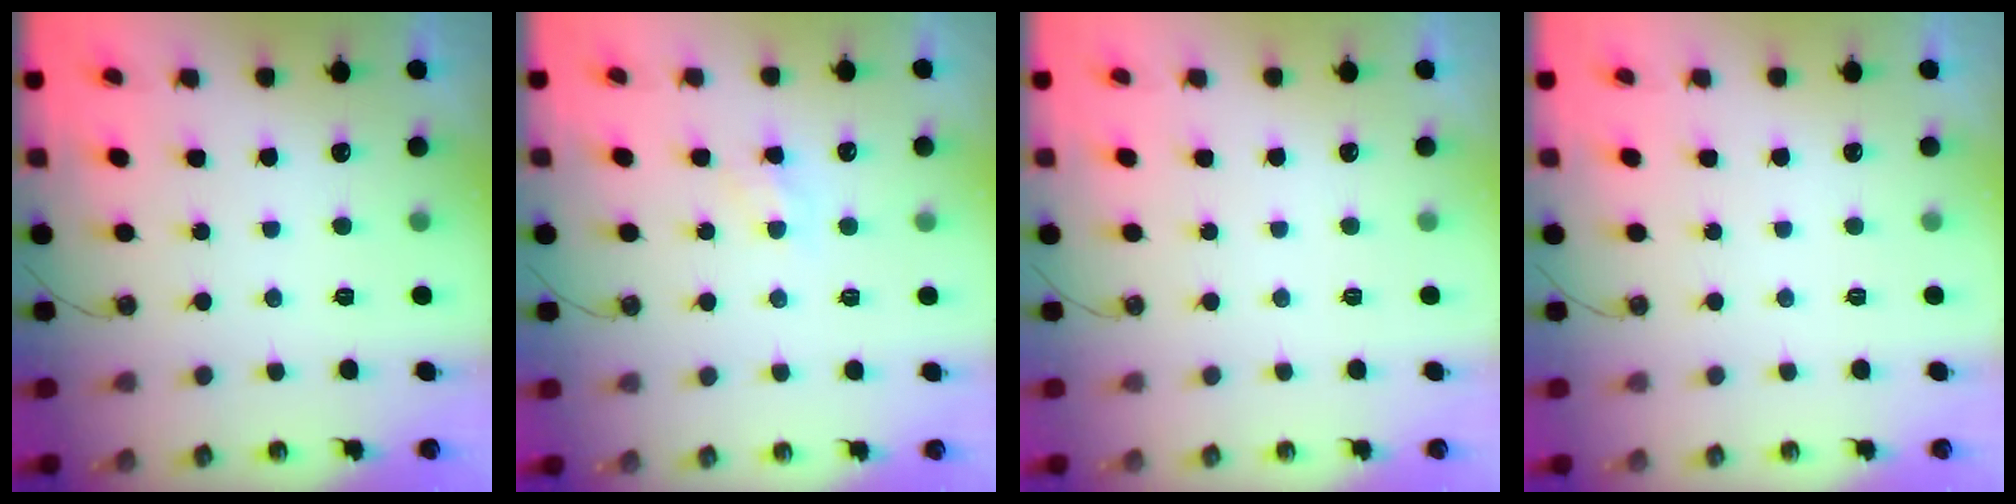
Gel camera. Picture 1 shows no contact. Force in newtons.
{"total": 3.8, "press": 3.8, "slide": 0.5}
{"total": 0.0}
{"total": 0.0}